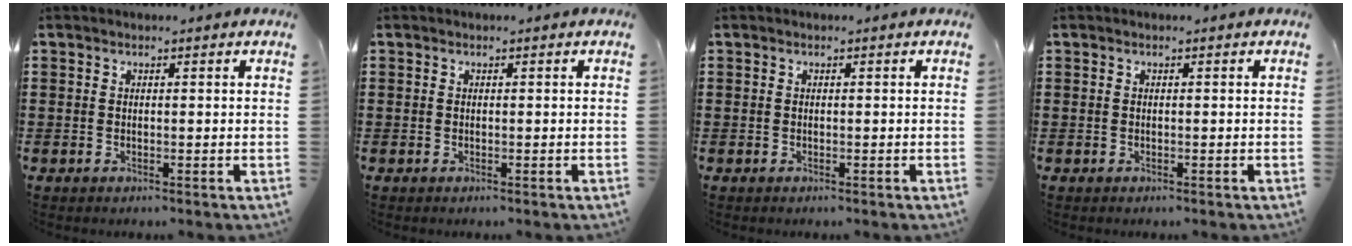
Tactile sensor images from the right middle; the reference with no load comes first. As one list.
[{"total": 0.0}, {"total": 0.0}, {"total": 0.0}]